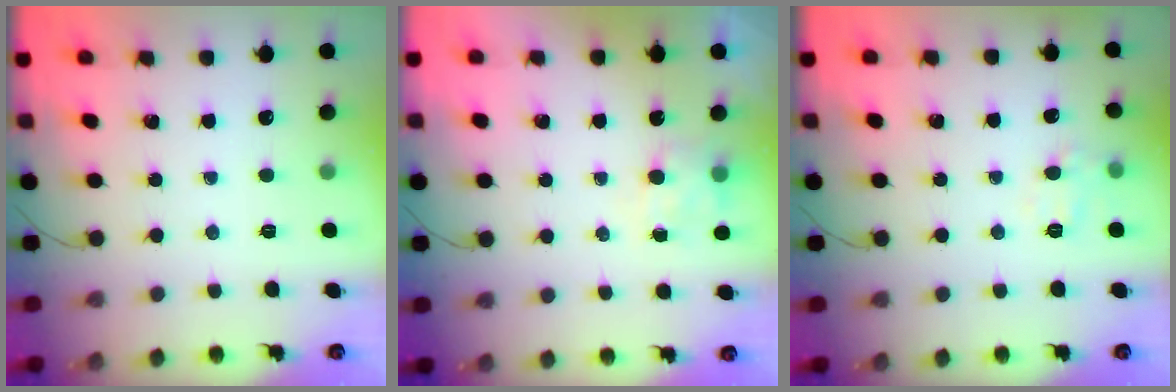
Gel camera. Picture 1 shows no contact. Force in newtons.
{"total": 7.1, "press": 7.0, "slide": 1.2}
{"total": 6.9, "press": 6.8, "slide": 1.0}